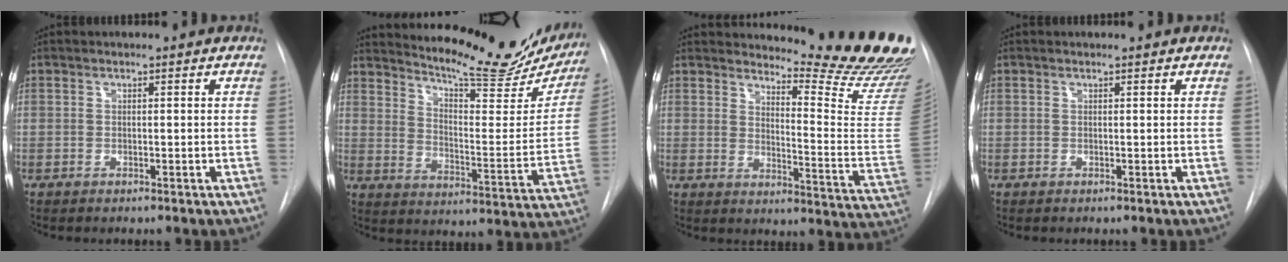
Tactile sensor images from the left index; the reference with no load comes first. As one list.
[{"total": 21.4, "force": [19.1, 4.1, 8.7], "torque": [-0.126, -0.068, 0.243]}, {"total": 18.3, "force": [17.3, -0.3, 5.7], "torque": [-0.082, -0.164, 0.198]}, {"total": 0.0}]